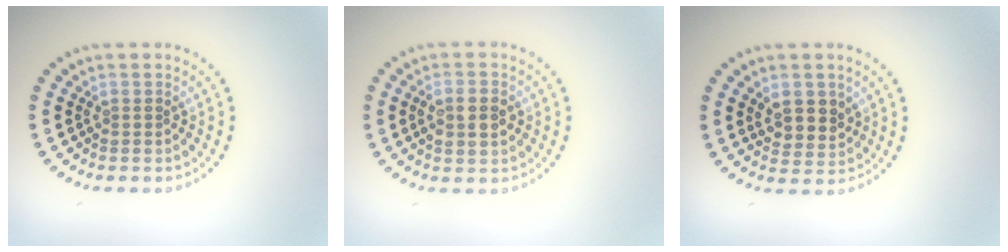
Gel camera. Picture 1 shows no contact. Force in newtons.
{"total": 2.6, "press": 2.6, "slide": 0.4}
{"total": 2.9, "press": 2.7, "slide": 1.0}